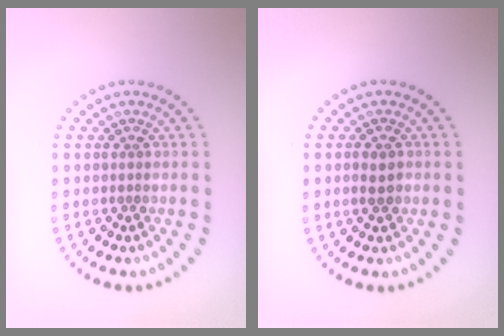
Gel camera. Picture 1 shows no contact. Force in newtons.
{"total": 1.8, "press": 1.8, "slide": 0.2}